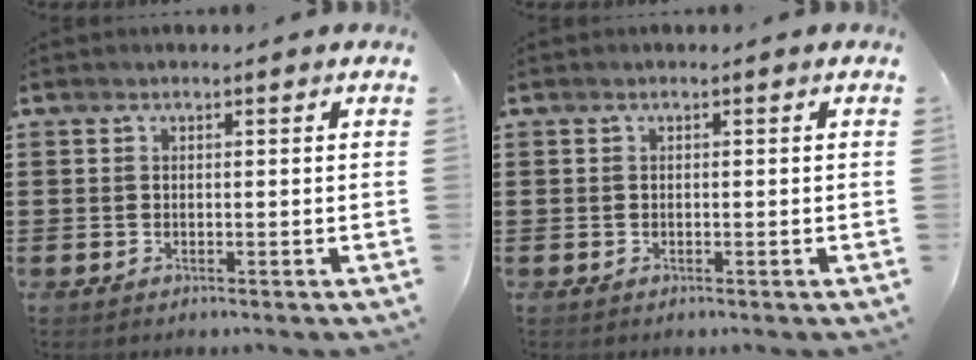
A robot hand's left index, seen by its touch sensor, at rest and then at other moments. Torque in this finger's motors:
{"motor_torque": [-0.07, -0.02, -0.01, -0.01]}